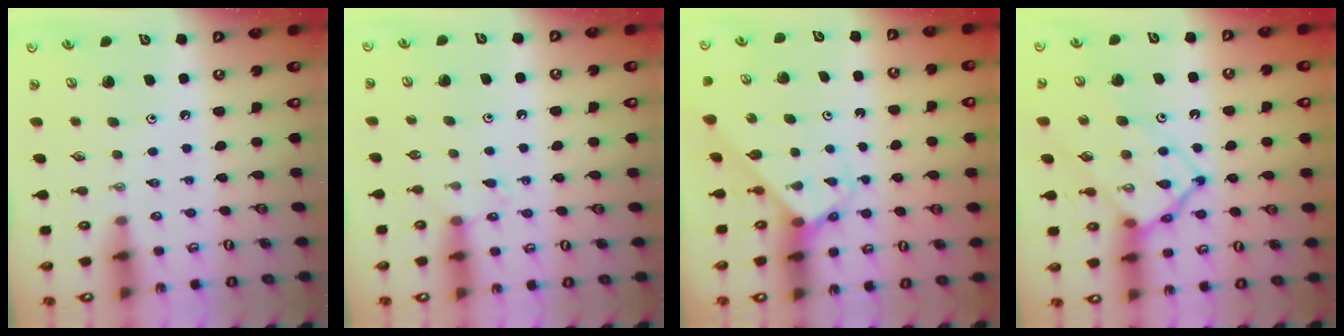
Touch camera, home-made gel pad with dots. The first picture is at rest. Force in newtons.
{"total": 5.5, "press": 5.5, "slide": 0.5}
{"total": 2.9, "press": 2.9, "slide": 0.1}
{"total": 14.9, "press": 14.9, "slide": 1.6}